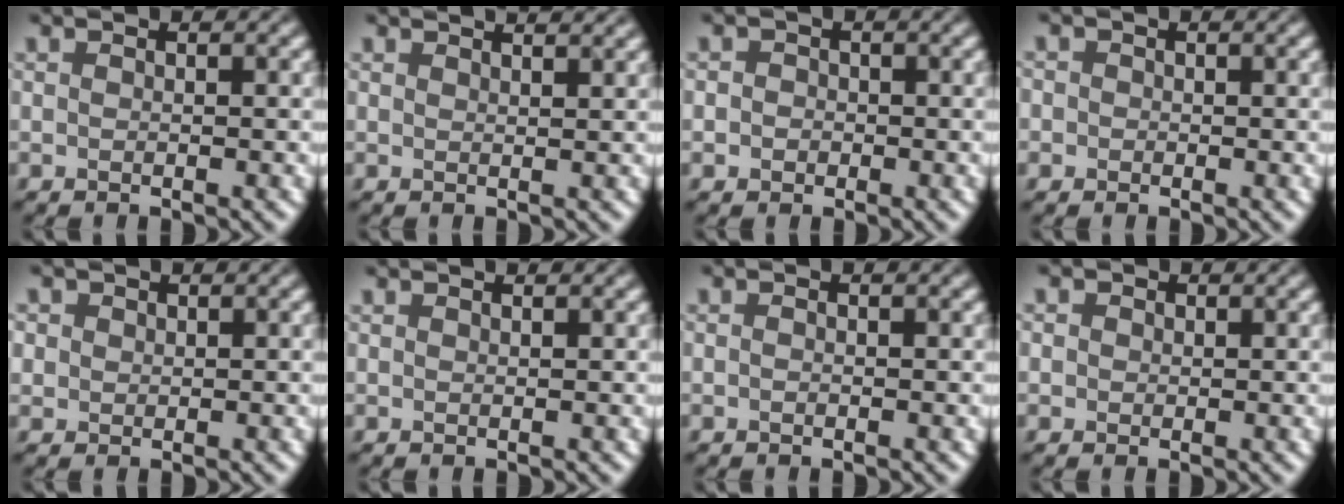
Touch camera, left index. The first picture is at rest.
{"total": 2.9, "force": [2.4, 0.9, 1.3], "torque": [0.005, 0.012, 0.008]}
{"total": 1.9, "force": [0.2, 1.8, 0.7], "torque": [0.010, 0.007, -0.016]}
{"total": 1.8, "force": [0.4, 1.7, 0.5], "torque": [0.005, 0.009, -0.011]}
{"total": 1.9, "force": [0.9, 1.6, 0.6], "torque": [-0.014, 0.007, 0.015]}
{"total": 0.7, "force": [0.6, 0.1, 0.3], "torque": [-0.001, 0.000, 0.008]}
{"total": 0.7, "force": [0.1, 0.3, 0.6], "torque": [-0.013, -0.003, -0.002]}
{"total": 1.8, "force": [0.8, 1.5, 0.6], "torque": [-0.008, 0.009, -0.001]}